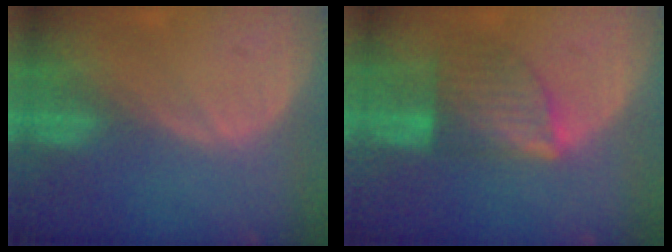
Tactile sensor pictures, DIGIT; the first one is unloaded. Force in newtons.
{"total": 6.5, "press": 6.5, "slide": 0.9}